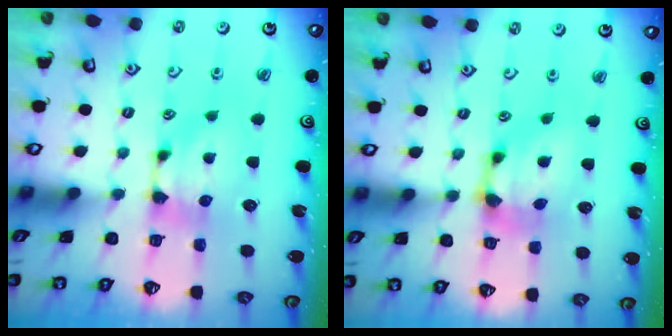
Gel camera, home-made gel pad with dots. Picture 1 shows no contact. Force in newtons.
{"total": 3.3, "press": 2.6, "slide": 2.1}